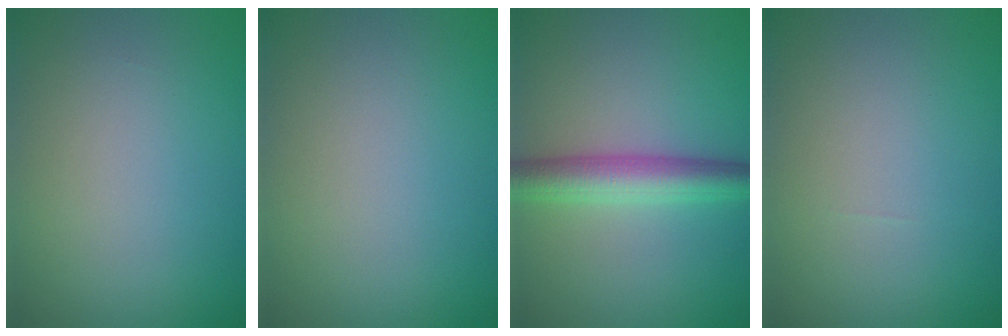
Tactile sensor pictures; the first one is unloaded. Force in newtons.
{"total": 0.0}
{"total": 4.5, "press": 4.5, "slide": 0.1}
{"total": 0.0}